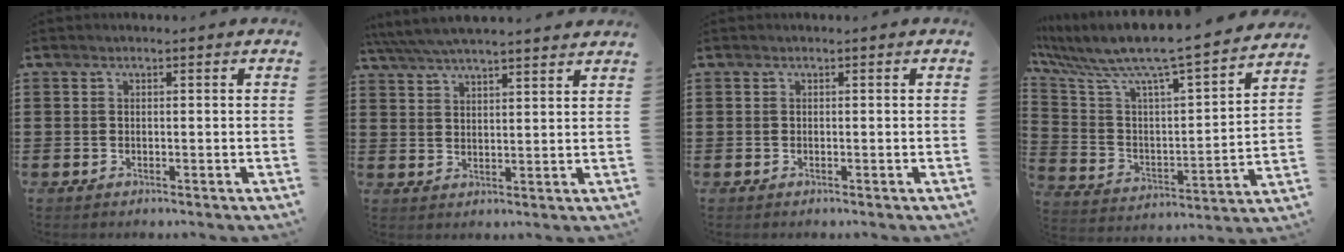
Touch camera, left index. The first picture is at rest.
{"total": 4.9, "force": [4.6, 0.1, 1.7], "torque": [-0.048, -0.018, 0.082]}
{"total": 0.0}
{"total": 8.5, "force": [7.2, 0.4, 4.4], "torque": [-0.120, -0.067, 0.113]}